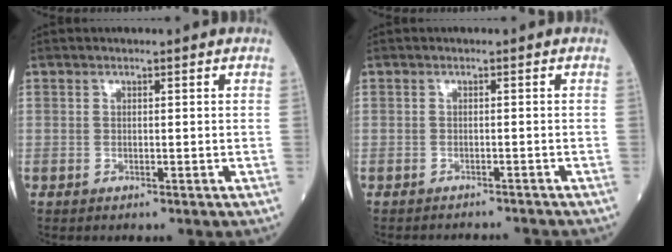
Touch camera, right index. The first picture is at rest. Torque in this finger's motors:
{"motor_torque": [-1.52, -0.62, -1.05, -0.21]}